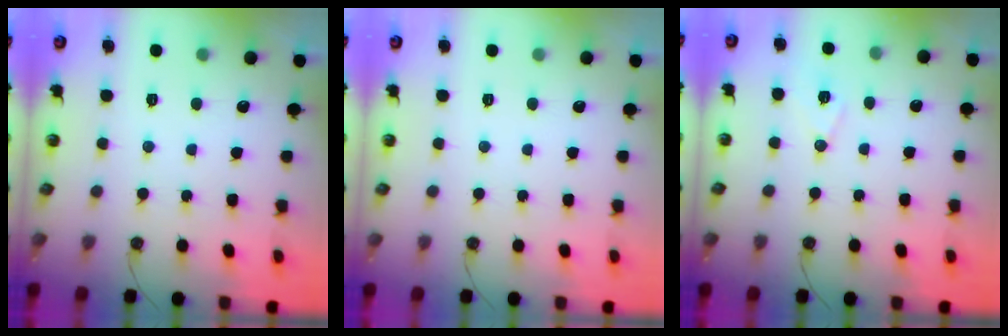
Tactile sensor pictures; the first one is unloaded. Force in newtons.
{"total": 0.0}
{"total": 7.6, "press": 6.6, "slide": 3.7}